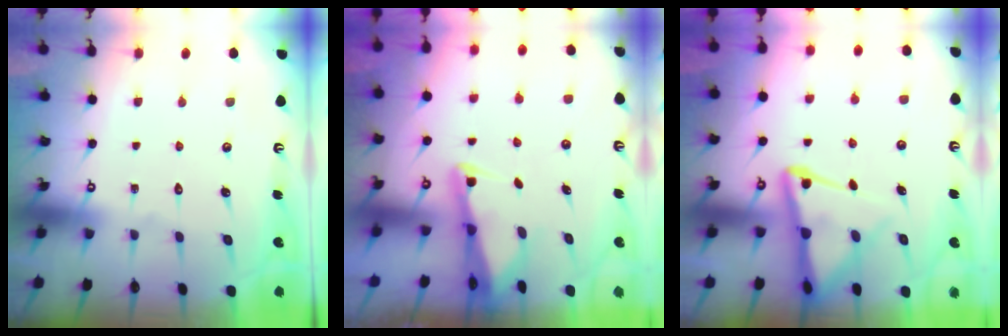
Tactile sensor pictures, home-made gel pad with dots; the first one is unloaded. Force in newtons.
{"total": 2.4, "press": 2.4, "slide": 0.3}
{"total": 10.1, "press": 10.1, "slide": 1.1}